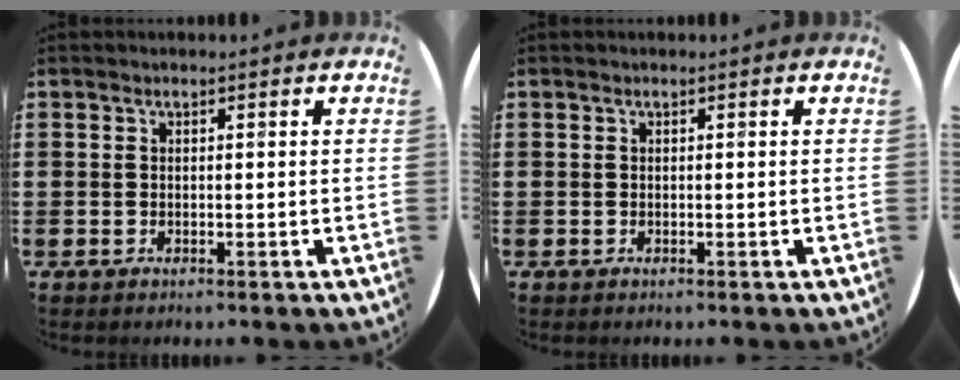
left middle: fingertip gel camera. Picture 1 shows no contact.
{"total": 0.0}